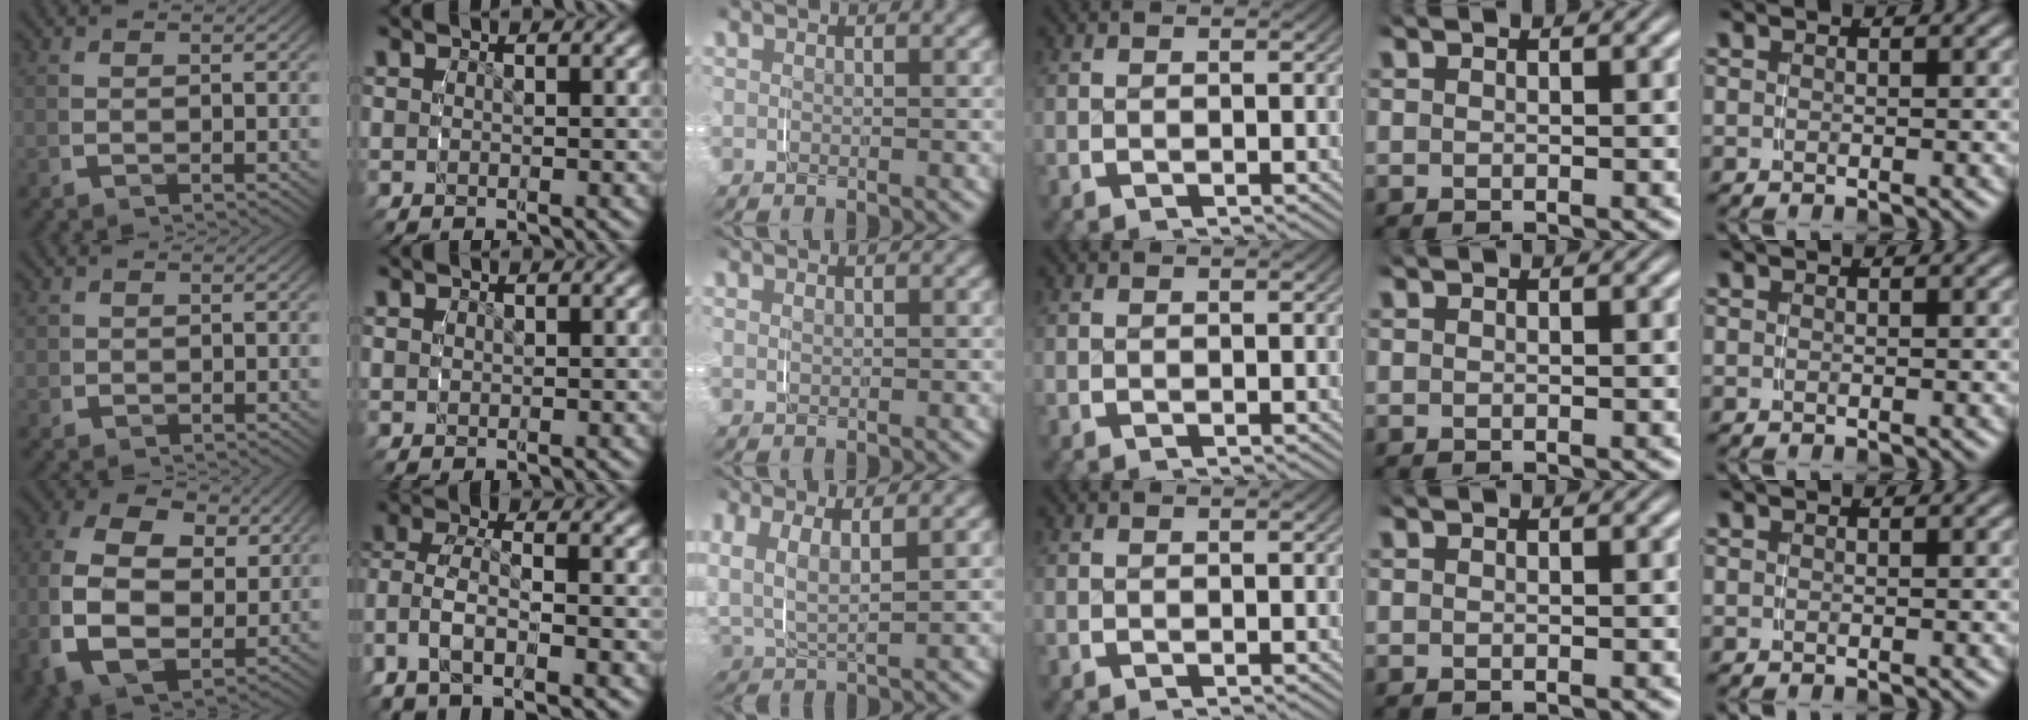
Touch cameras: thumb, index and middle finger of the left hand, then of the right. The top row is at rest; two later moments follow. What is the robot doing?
{"motion": "grasp_and_lifting", "object": "jacket"}